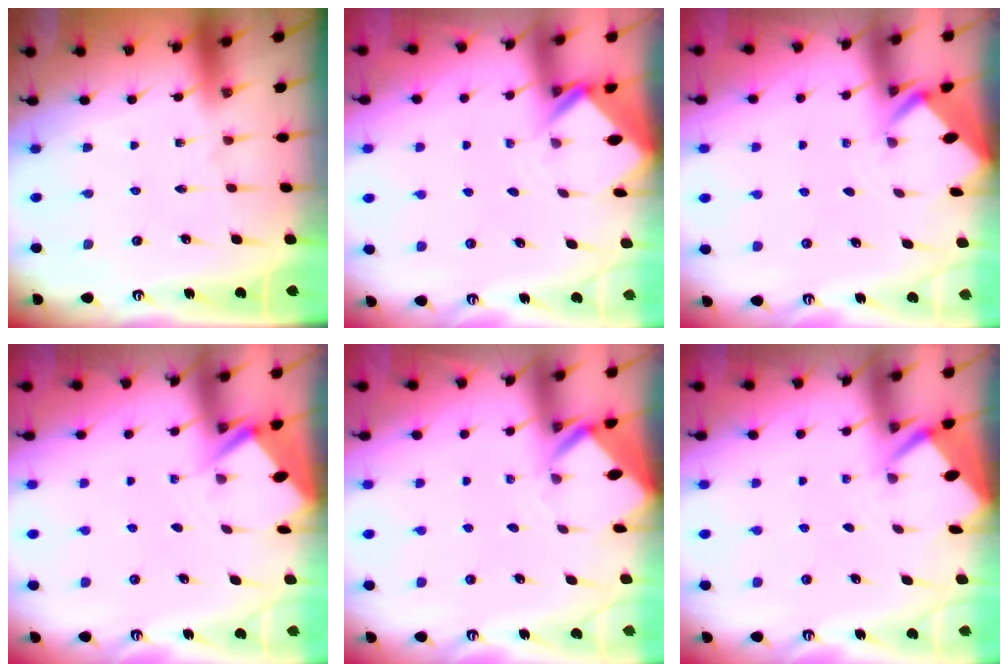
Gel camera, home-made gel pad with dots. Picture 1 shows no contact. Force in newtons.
{"total": 2.6, "press": 2.6, "slide": 0.2}
{"total": 2.0, "press": 2.0, "slide": 0.2}
{"total": 2.8, "press": 2.8, "slide": 0.4}
{"total": 3.1, "press": 3.1, "slide": 0.2}
{"total": 2.6, "press": 2.6, "slide": 0.1}